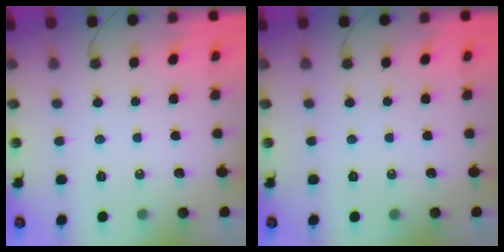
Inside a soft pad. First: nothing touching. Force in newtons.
{"total": 0.0}